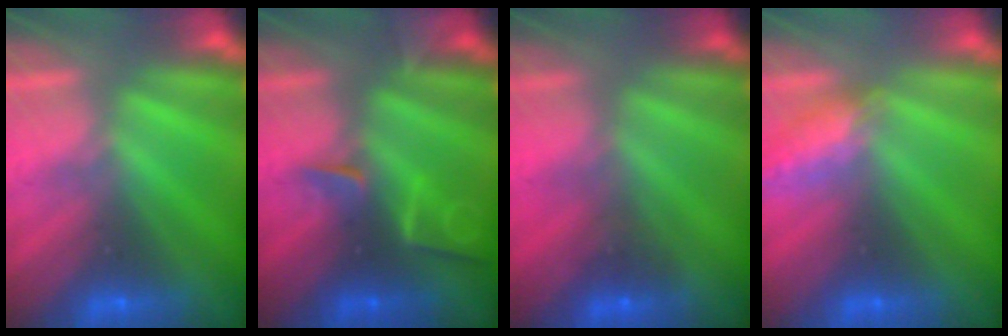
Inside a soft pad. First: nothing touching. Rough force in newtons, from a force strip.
{"total": 2.0}
{"total": 1.2}
{"total": 2.4}